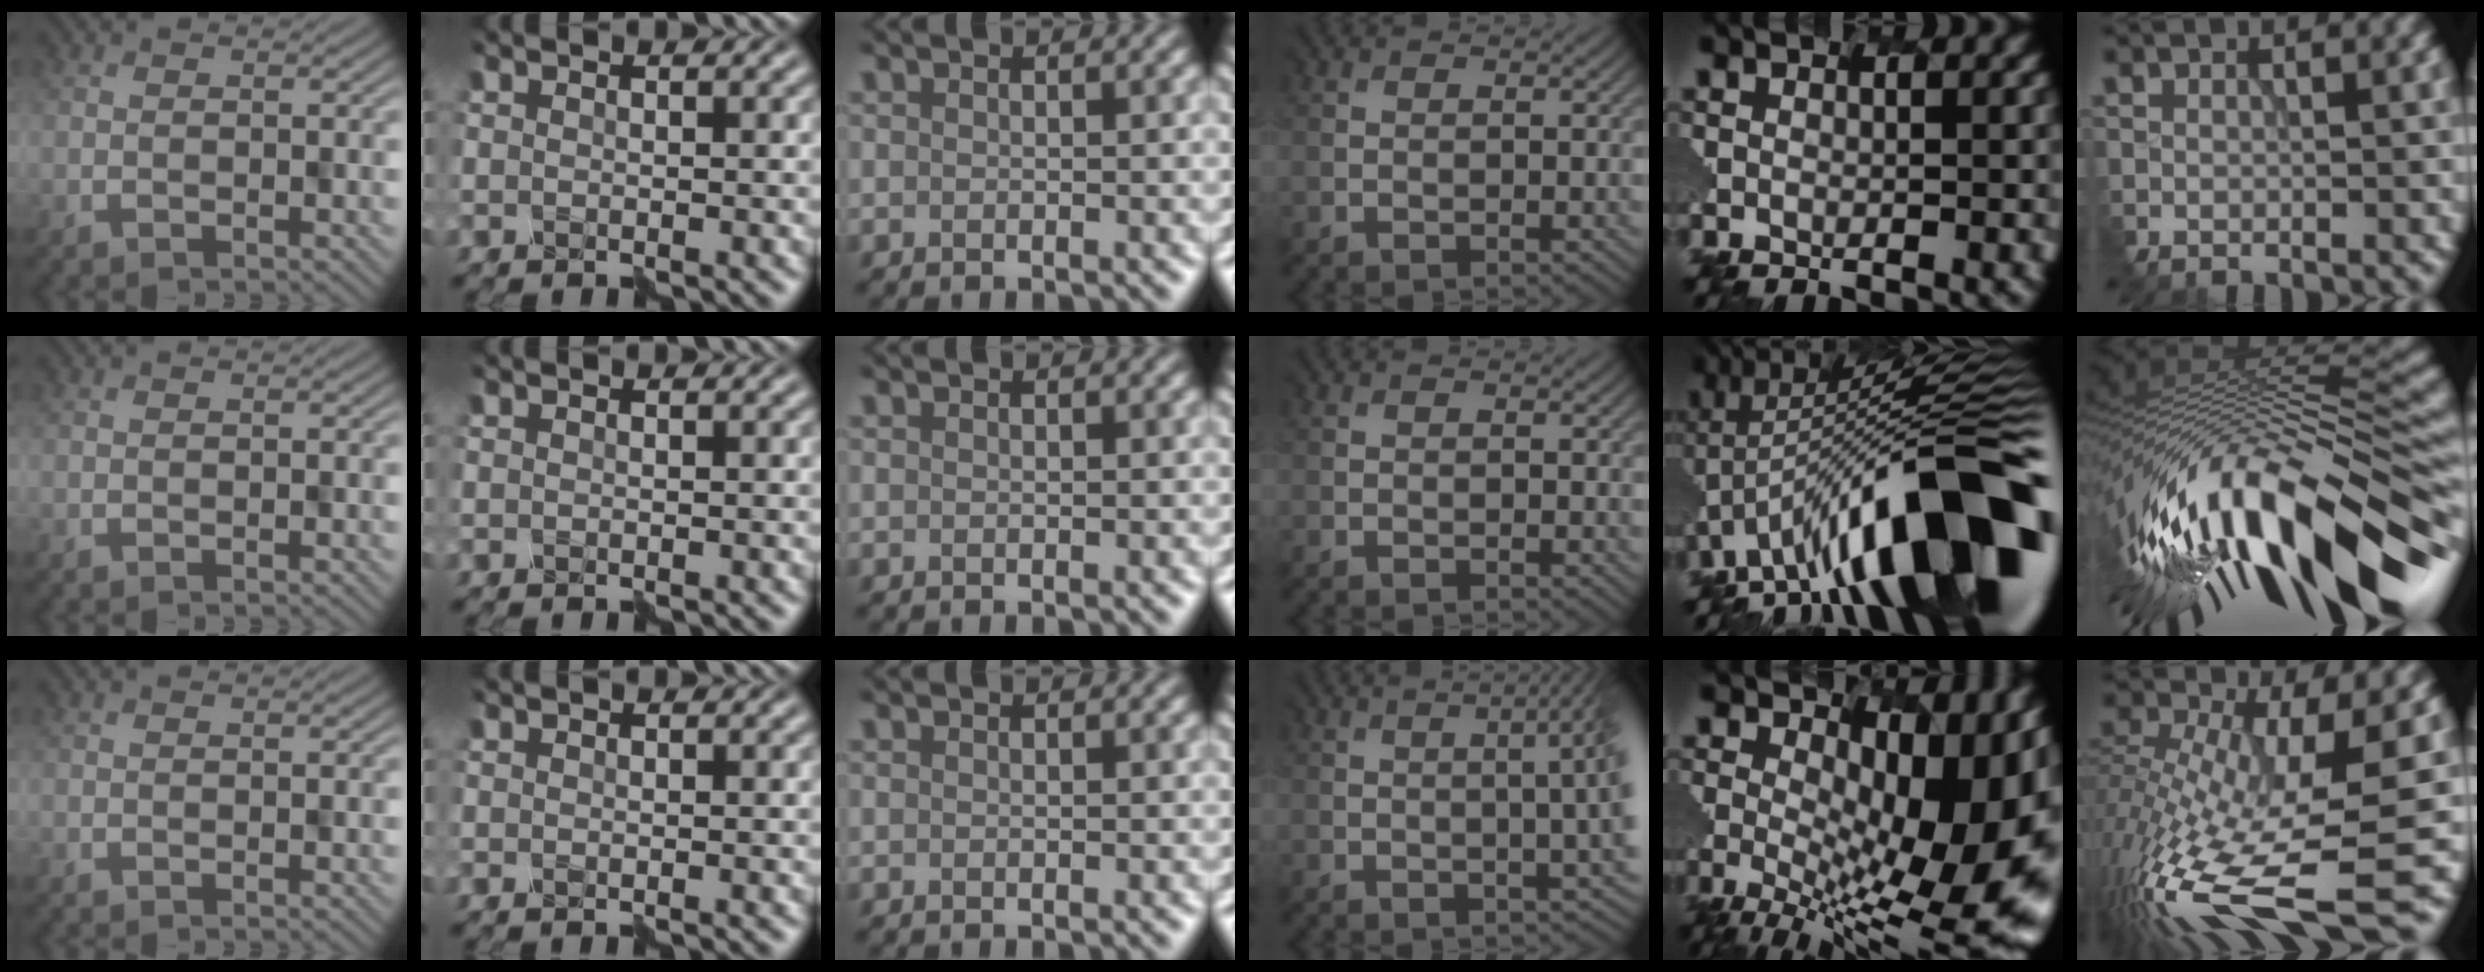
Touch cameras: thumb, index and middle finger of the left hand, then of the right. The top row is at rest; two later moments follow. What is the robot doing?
{"motion": "disassemble", "object": "hinged jar"}